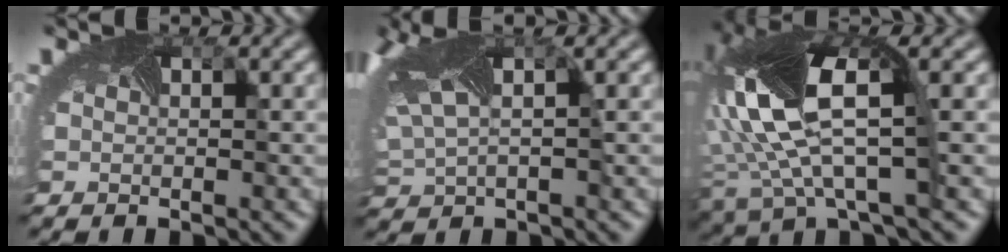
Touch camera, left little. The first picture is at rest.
{"total": 8.5, "force": [3.0, 4.1, 6.8], "torque": [-0.177, 0.015, 0.069]}
{"total": 11.9, "force": [1.0, 4.6, 10.9], "torque": [-0.248, -0.004, 0.010]}